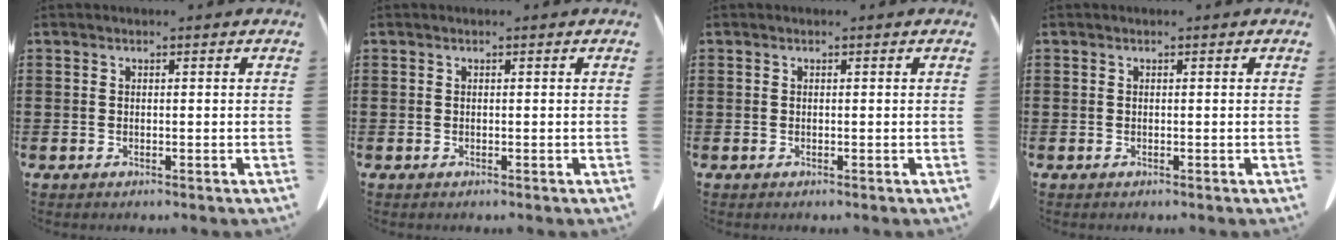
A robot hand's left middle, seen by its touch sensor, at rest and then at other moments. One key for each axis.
{"total": 0.0}
{"total": 0.0}
{"total": 0.0}